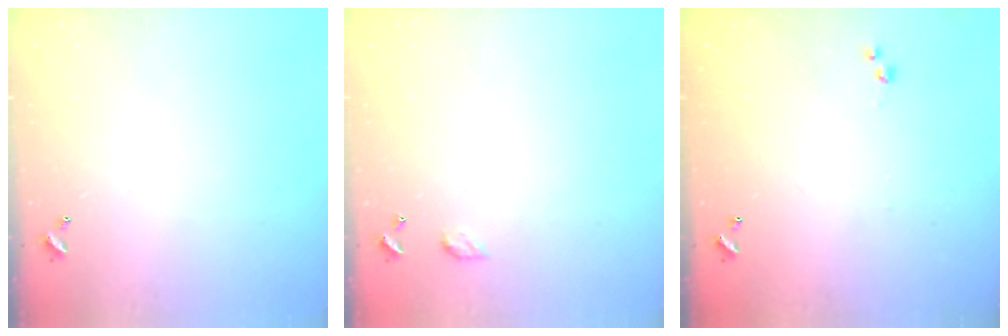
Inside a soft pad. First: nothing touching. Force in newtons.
{"total": 3.2, "press": 3.2, "slide": 0.4}
{"total": 3.0, "press": 3.0, "slide": 0.4}